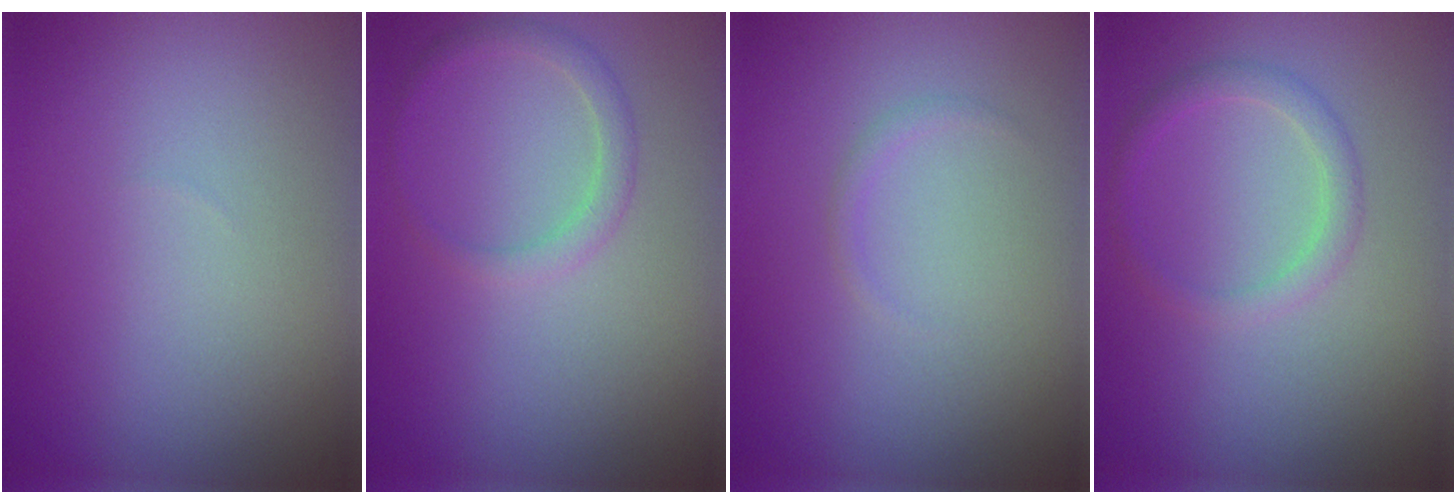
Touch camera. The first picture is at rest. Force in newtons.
{"total": 1.7, "press": 1.7, "slide": 0.2}
{"total": 0.6, "press": 0.6, "slide": 0.0}
{"total": 1.9, "press": 1.9, "slide": 0.1}